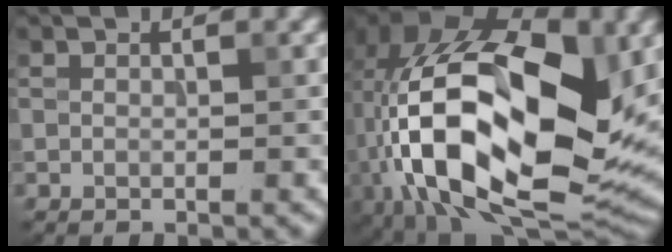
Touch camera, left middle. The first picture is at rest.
{"total": 18.7, "force": [-0.7, 10.4, 15.5], "torque": [-0.280, 0.001, -0.013]}